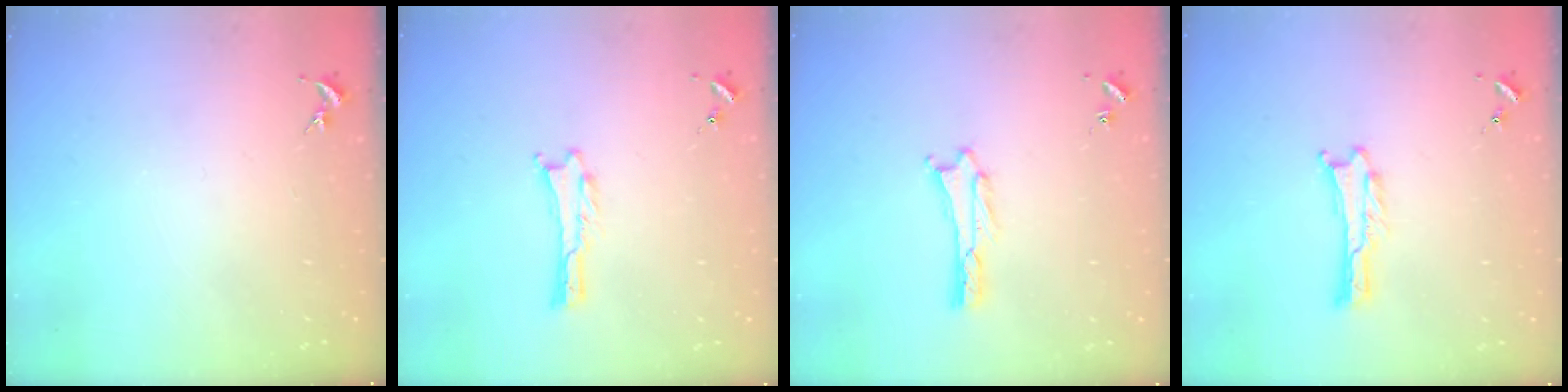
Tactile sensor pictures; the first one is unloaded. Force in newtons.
{"total": 0.0}
{"total": 1.6, "press": 1.6, "slide": 0.2}
{"total": 0.0}